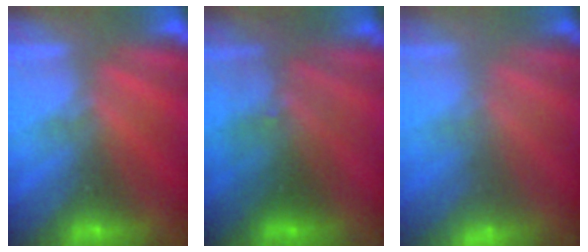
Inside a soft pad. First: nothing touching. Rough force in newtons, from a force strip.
{"total": 2.8}
{"total": 2.9}